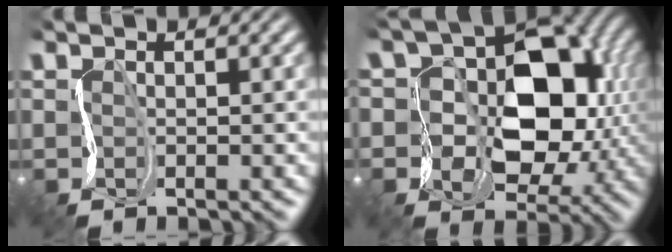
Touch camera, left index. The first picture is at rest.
{"total": 10.1, "force": [-0.1, 7.2, 7.1], "torque": [-0.101, 0.000, 0.007]}